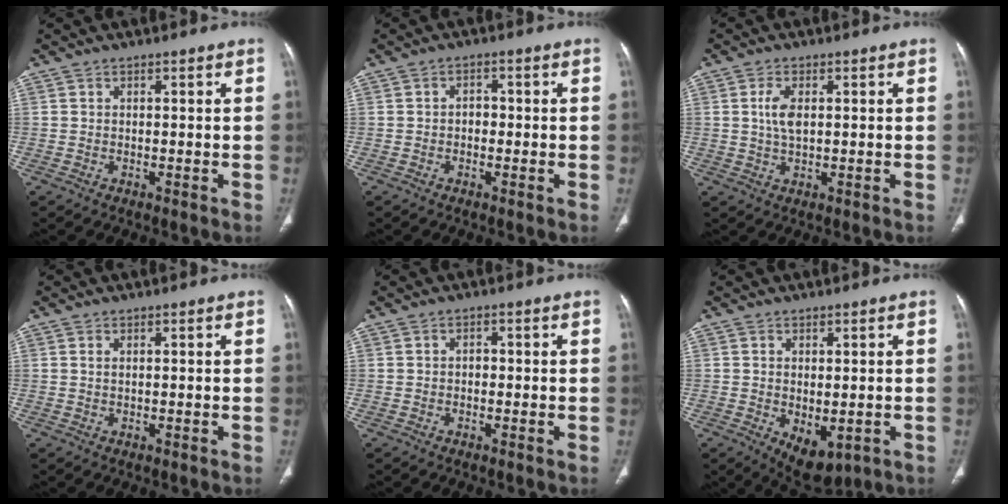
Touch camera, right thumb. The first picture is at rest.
{"total": 1.9, "force": [-0.4, 1.4, 1.2], "torque": [-0.007, 0.008, -0.011]}
{"total": 4.0, "force": [0.7, 1.9, 3.4], "torque": [-0.073, -0.001, 0.014]}
{"total": 0.6, "force": [0.2, 0.2, 0.5], "torque": [-0.013, 0.004, 0.005]}
{"total": 1.1, "force": [-0.2, 0.8, 0.7], "torque": [-0.004, 0.005, -0.007]}
{"total": 7.0, "force": [-1.7, 3.9, 5.5], "torque": [-0.072, -0.009, -0.007]}